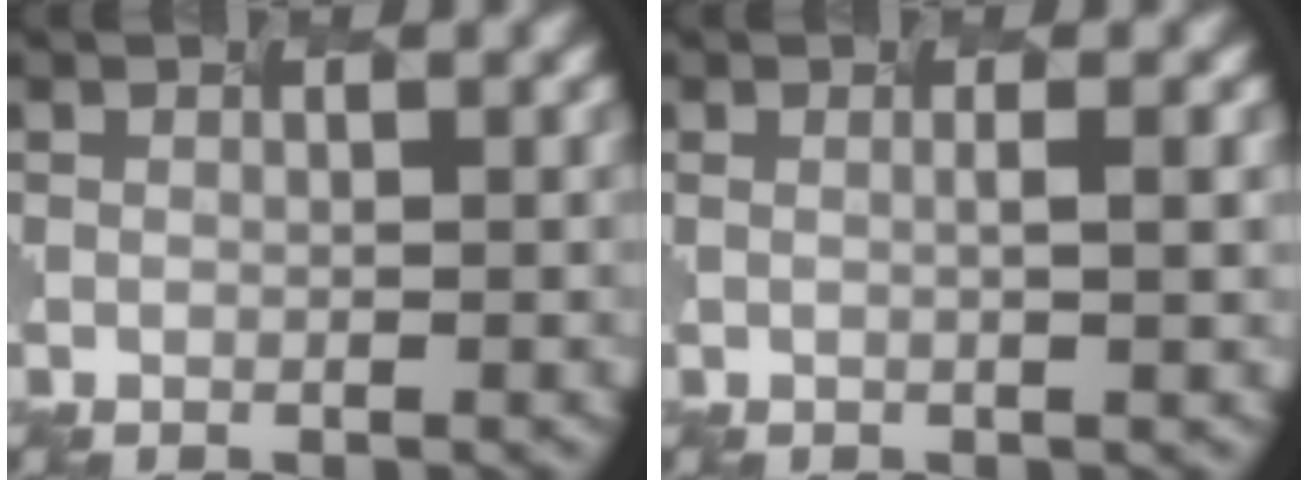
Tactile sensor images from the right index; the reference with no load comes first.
{"total": 1.5, "force": [0.1, 0.5, 1.3], "torque": [-0.010, 0.005, -0.016]}